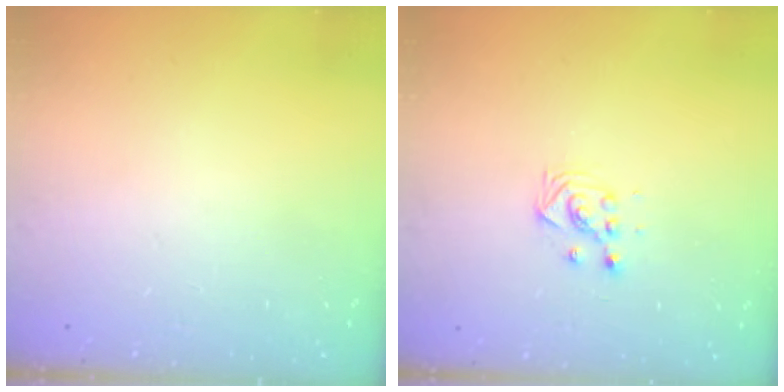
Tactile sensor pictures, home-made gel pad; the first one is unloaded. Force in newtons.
{"total": 2.9, "press": 2.9, "slide": 0.4}